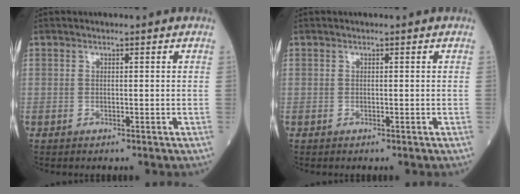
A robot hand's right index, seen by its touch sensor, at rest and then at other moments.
{"total": 0.0}